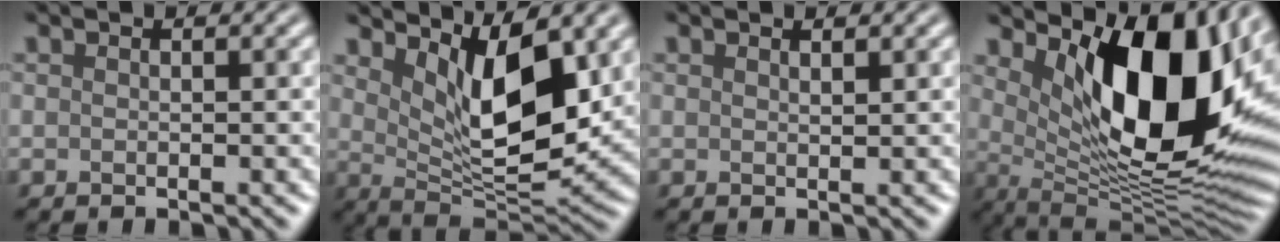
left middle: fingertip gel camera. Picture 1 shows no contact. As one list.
[{"total": 8.3, "force": [2.9, 3.4, 7.0], "torque": [-0.122, -0.025, 0.052]}, {"total": 0.5, "force": [0.5, 0.1, 0.1], "torque": [0.000, -0.002, 0.010]}, {"total": 13.6, "force": [3.4, 6.5, 11.5], "torque": [-0.157, -0.019, 0.062]}]